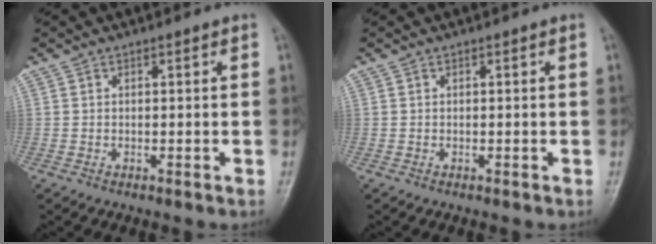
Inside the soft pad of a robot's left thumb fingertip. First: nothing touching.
{"total": 0.0}